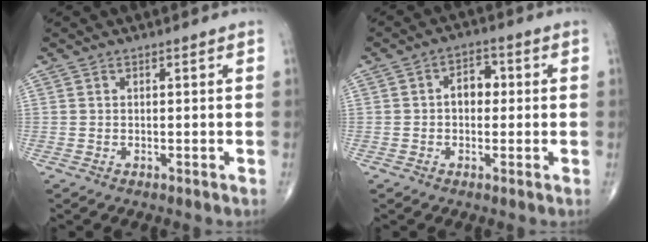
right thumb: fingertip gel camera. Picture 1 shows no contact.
{"total": 4.8, "force": [0.2, 3.4, 3.4], "torque": [-0.034, 0.016, -0.005]}